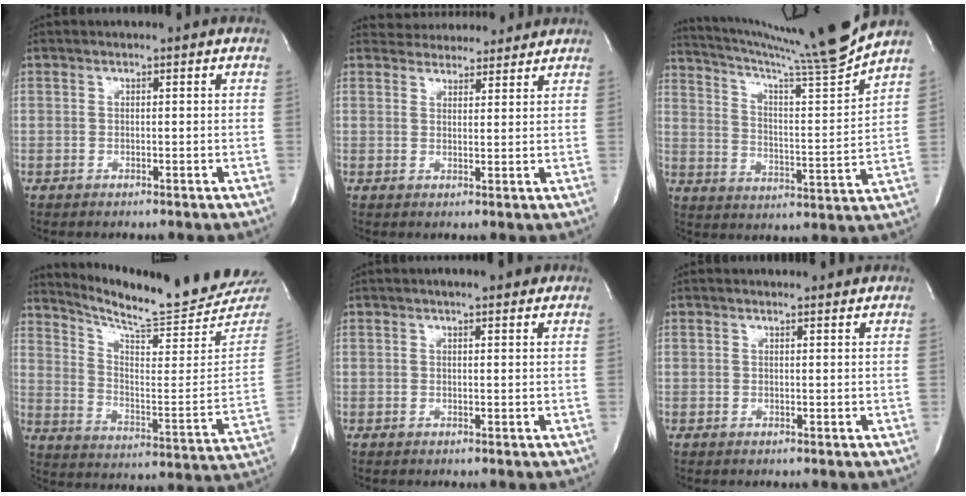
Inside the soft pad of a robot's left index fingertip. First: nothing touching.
{"total": 7.6, "force": [7.2, 2.2, 1.0], "torque": [-0.007, 0.017, 0.093]}
{"total": 16.2, "force": [15.0, -3.6, 4.8], "torque": [-0.089, -0.062, 0.231]}
{"total": 21.4, "force": [20.3, 0.0, 6.7], "torque": [-0.118, -0.109, 0.274]}
{"total": 2.8, "force": [2.0, 0.7, 1.9], "torque": [-0.031, 0.012, 0.028]}
{"total": 1.8, "force": [1.8, 0.2, 0.3], "torque": [-0.013, 0.006, 0.023]}